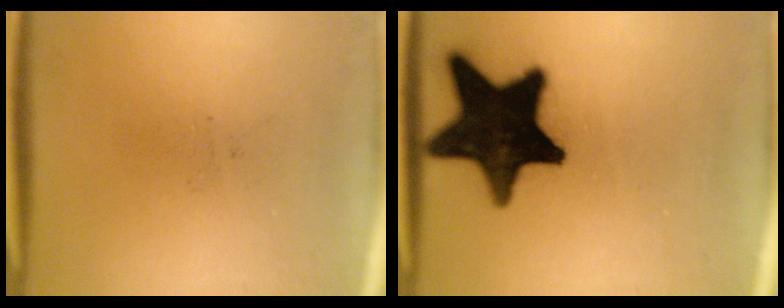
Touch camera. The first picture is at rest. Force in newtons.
{"total": 19.3}